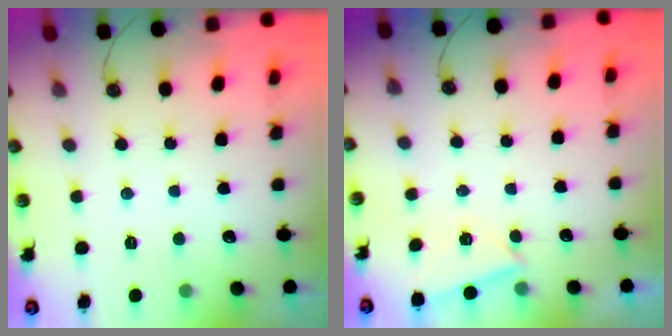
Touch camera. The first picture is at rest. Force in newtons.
{"total": 3.7, "press": 2.8, "slide": 2.4}